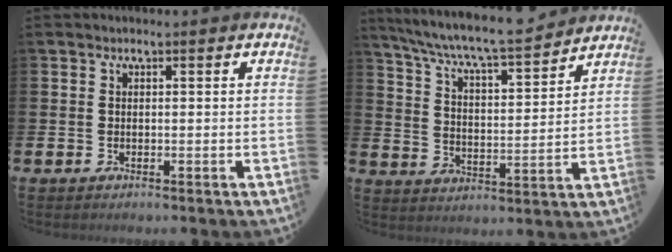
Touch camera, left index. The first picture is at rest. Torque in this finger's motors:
{"motor_torque": [1.10, -1.04, 0.43, 0.21]}